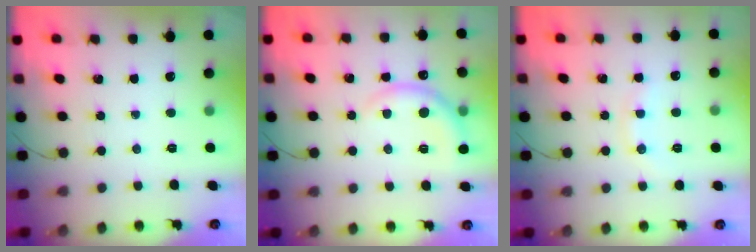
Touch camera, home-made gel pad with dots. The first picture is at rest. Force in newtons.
{"total": 7.2, "press": 7.2, "slide": 0.6}
{"total": 6.4, "press": 6.3, "slide": 1.1}